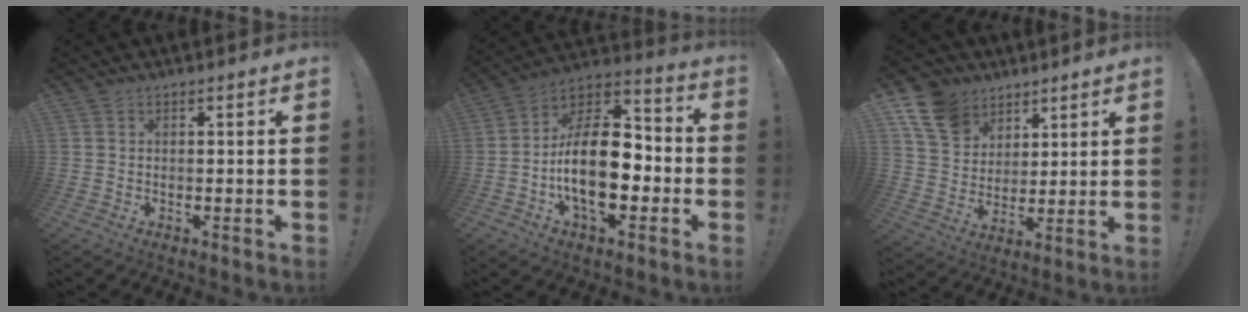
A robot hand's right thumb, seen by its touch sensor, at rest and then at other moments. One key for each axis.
{"total": 20.7, "fx": -3.8, "fy": 11.5, "fz": 16.8, "tx": -0.304, "ty": 0.014, "tz": -0.060}
{"total": 13.4, "fx": 7.9, "fy": 9.7, "fz": 4.7, "tx": -0.086, "ty": -0.045, "tz": 0.157}